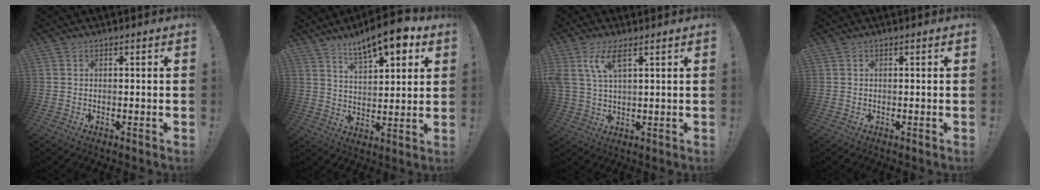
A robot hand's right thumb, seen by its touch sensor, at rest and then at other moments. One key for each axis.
{"total": 12.1, "fx": 8.6, "fy": 3.8, "fz": 7.6, "tx": -0.117, "ty": -0.049, "tz": 0.147}
{"total": 8.1, "fx": 4.2, "fy": 3.2, "fz": 6.1, "tx": -0.130, "ty": -0.009, "tz": 0.076}
{"total": 0.0}